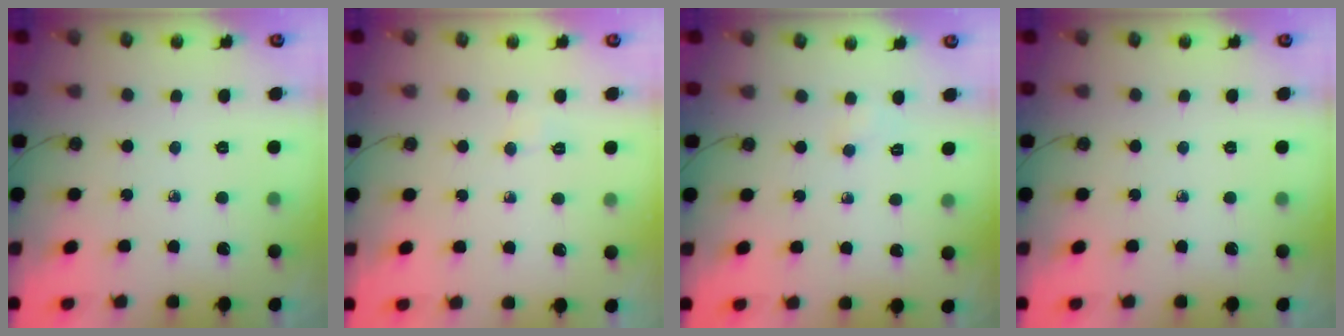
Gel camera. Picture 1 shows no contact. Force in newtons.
{"total": 2.6, "press": 2.5, "slide": 0.5}
{"total": 14.4, "press": 3.2, "slide": 14.0}
{"total": 0.0}